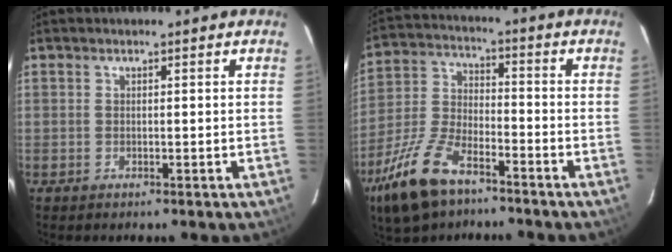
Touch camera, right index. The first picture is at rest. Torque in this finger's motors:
{"motor_torque": [1.08, -1.06, 0.61, 0.14]}